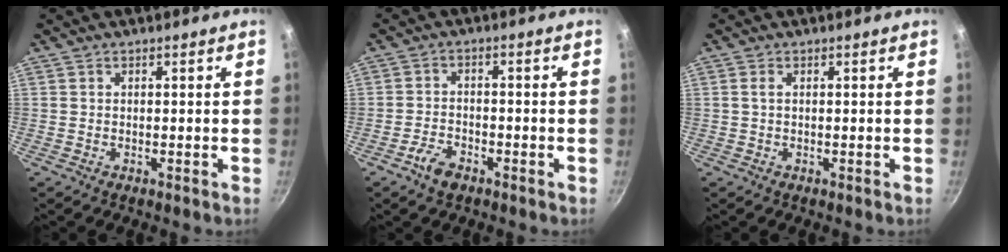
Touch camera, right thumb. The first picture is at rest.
{"total": 4.3, "force": [-2.8, 2.1, 2.5], "torque": [-0.048, 0.021, -0.053]}
{"total": 0.9, "force": [0.2, 0.4, 0.8], "torque": [-0.018, 0.002, 0.002]}